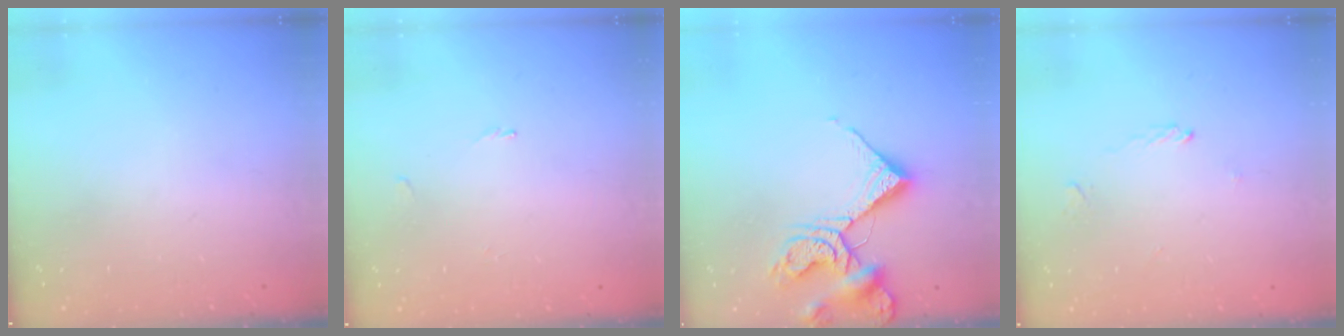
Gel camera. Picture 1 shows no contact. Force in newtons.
{"total": 0.0}
{"total": 12.0, "press": 11.9, "slide": 1.5}
{"total": 1.9, "press": 1.9, "slide": 0.5}